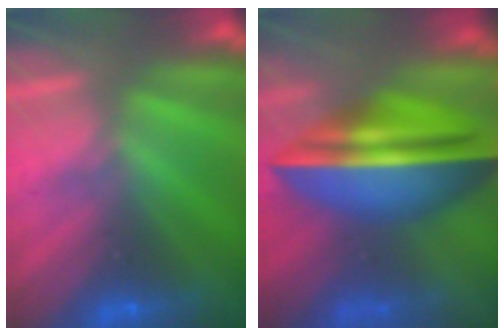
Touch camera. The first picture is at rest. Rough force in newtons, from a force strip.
{"total": 7.1}